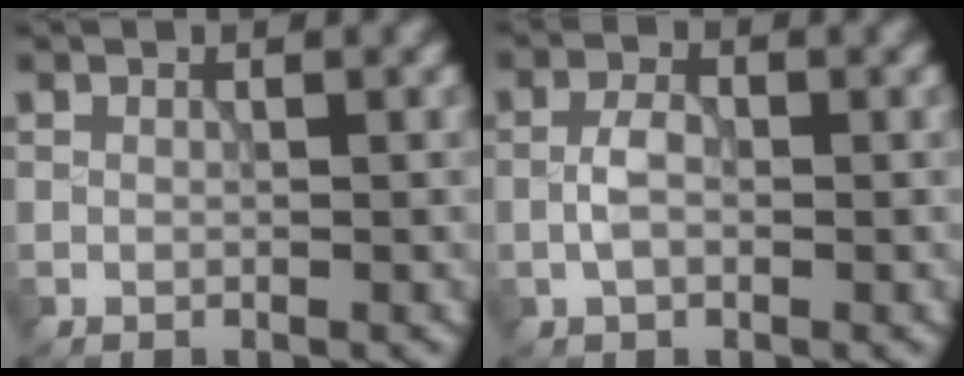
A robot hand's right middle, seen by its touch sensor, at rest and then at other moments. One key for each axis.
{"total": 2.3, "fx": -0.6, "fy": 1.3, "fz": 1.9, "tx": -0.038, "ty": 0.007, "tz": -0.018}